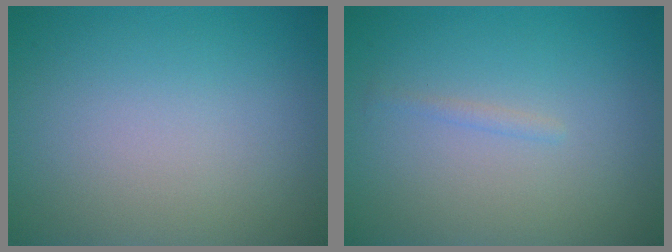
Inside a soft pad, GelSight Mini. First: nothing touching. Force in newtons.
{"total": 0.6, "press": 0.6, "slide": 0.0}